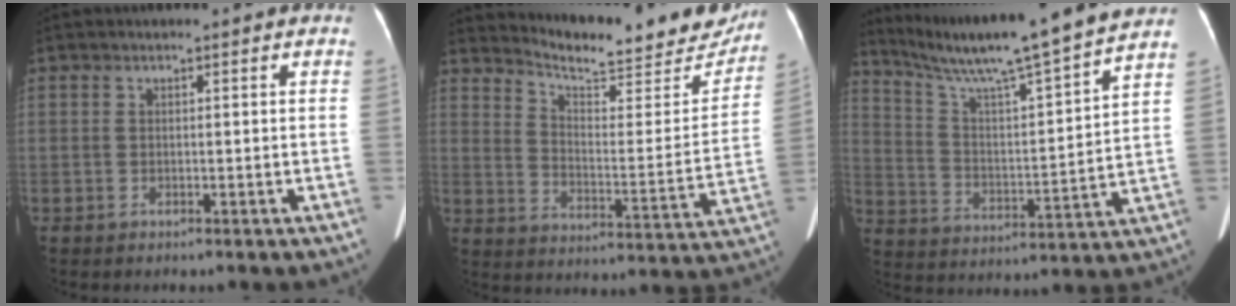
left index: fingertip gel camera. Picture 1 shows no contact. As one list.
[{"total": 20.3, "force": [18.6, 4.2, 6.9], "torque": [-0.092, -0.042, 0.241]}, {"total": 20.6, "force": [17.9, -1.6, 10.0], "torque": [-0.175, -0.022, 0.270]}]